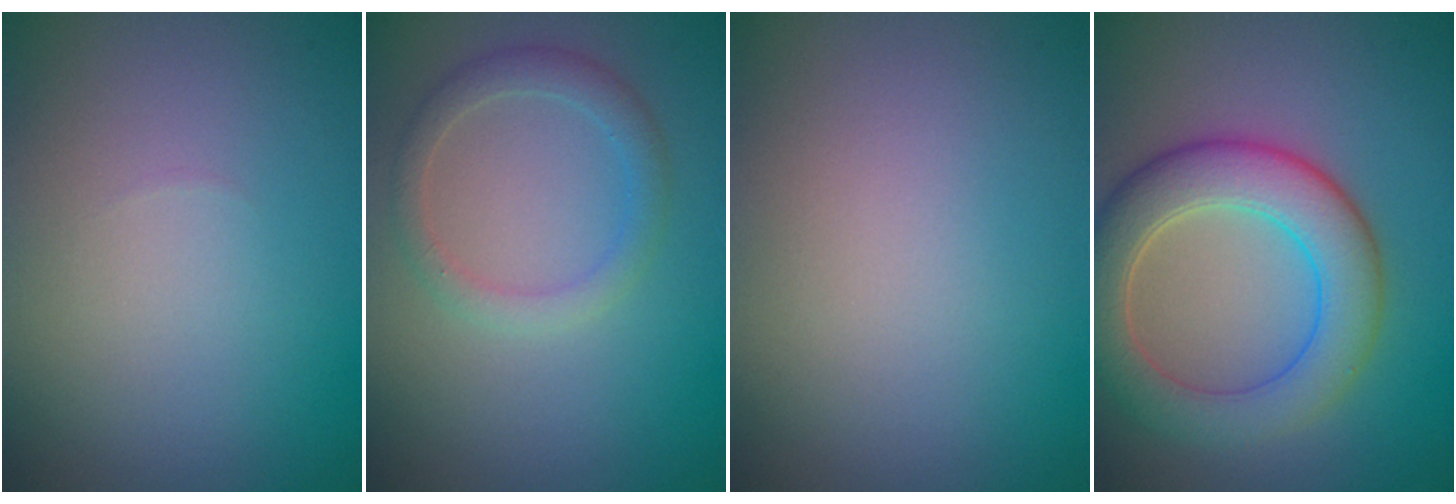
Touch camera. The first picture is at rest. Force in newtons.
{"total": 2.2, "press": 2.2, "slide": 0.1}
{"total": 0.0}
{"total": 6.6, "press": 6.6, "slide": 0.4}